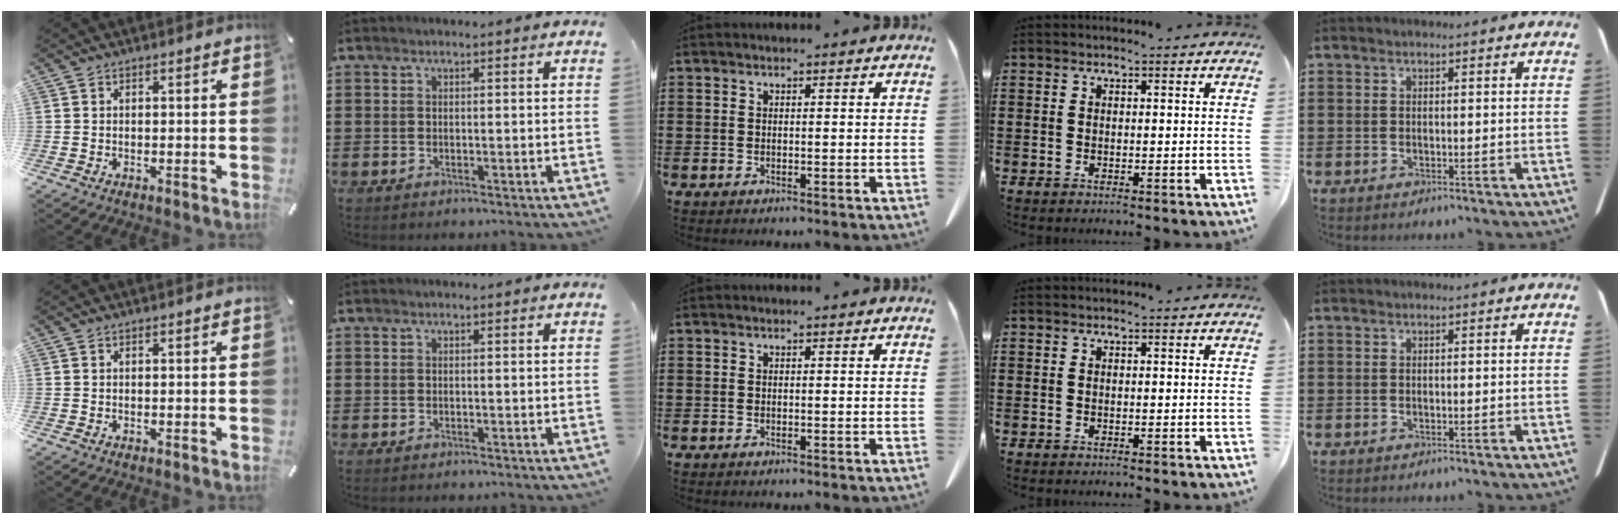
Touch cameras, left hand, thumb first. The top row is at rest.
{}